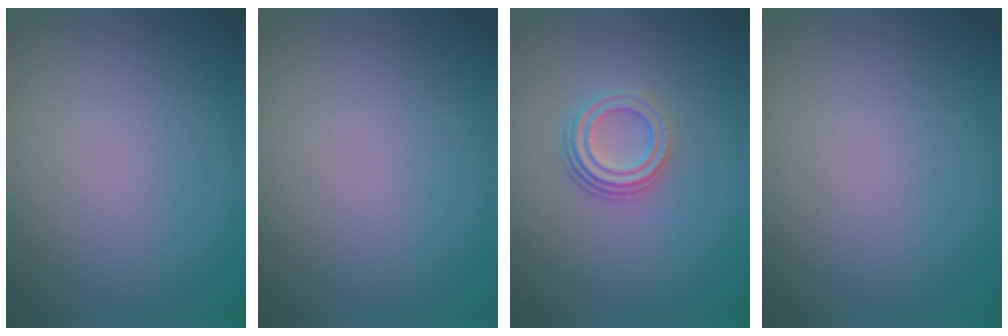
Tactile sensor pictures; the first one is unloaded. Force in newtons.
{"total": 0.0}
{"total": 3.2, "press": 2.3, "slide": 2.3}
{"total": 0.0}